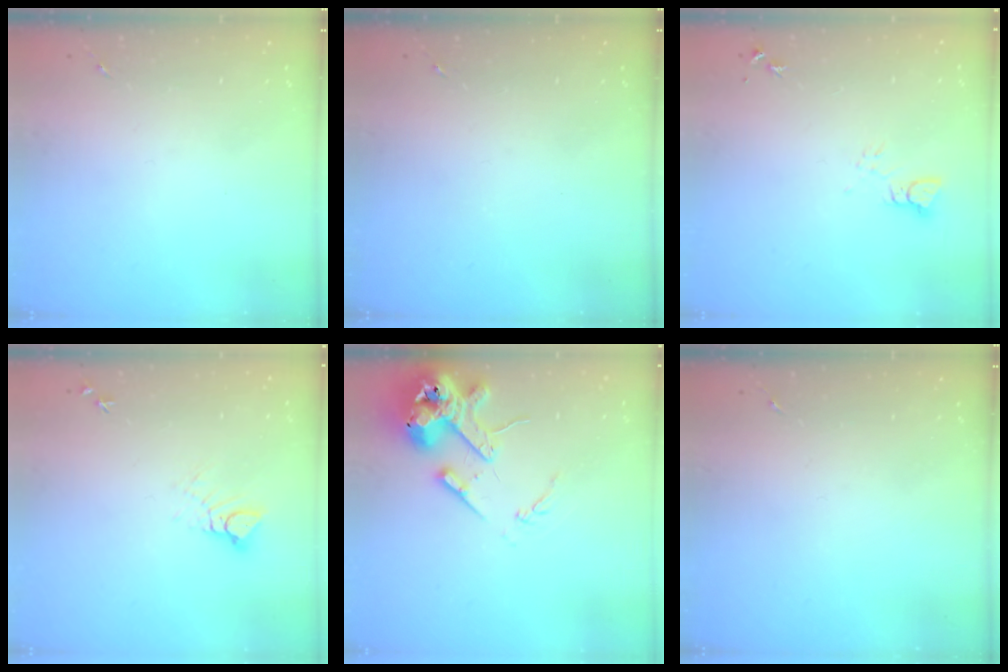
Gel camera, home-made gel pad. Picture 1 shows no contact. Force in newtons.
{"total": 0.0}
{"total": 3.2, "press": 3.2, "slide": 0.1}
{"total": 5.0, "press": 5.0, "slide": 0.2}
{"total": 16.3, "press": 16.0, "slide": 2.6}
{"total": 0.0}